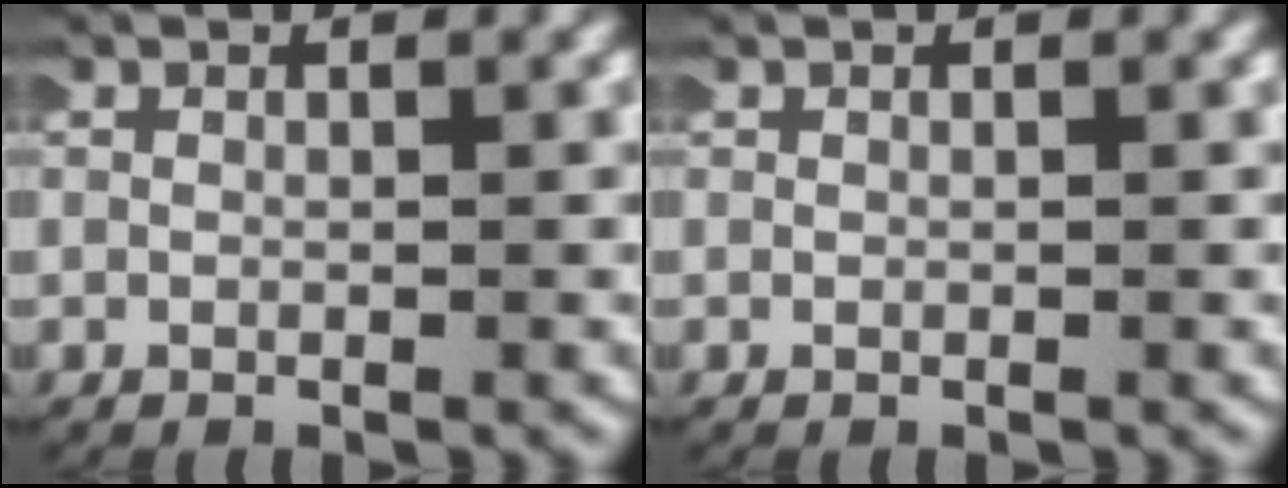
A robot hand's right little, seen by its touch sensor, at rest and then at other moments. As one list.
[{"total": 0.0}]